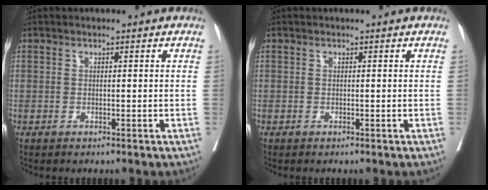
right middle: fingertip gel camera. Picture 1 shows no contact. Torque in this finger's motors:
{"motor_torque": [0.46, -1.08, -0.06, -0.02]}